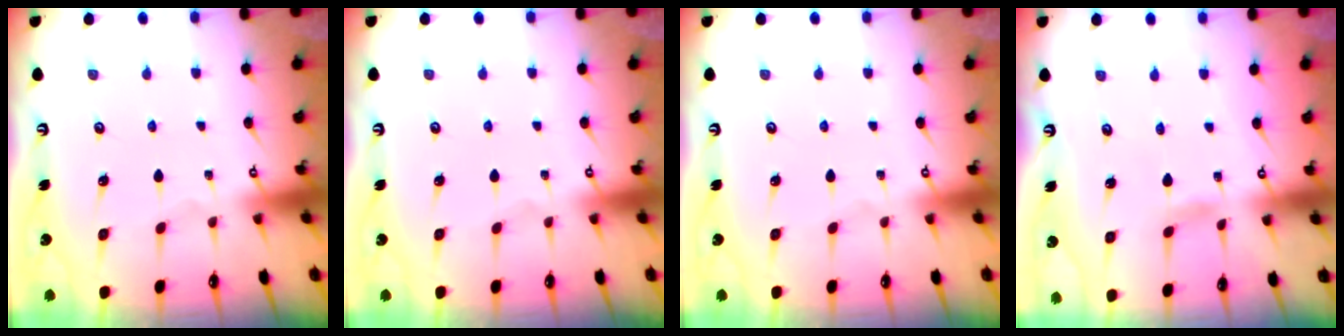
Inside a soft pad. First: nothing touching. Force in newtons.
{"total": 0.0}
{"total": 0.0}
{"total": 2.5, "press": 2.4, "slide": 0.3}